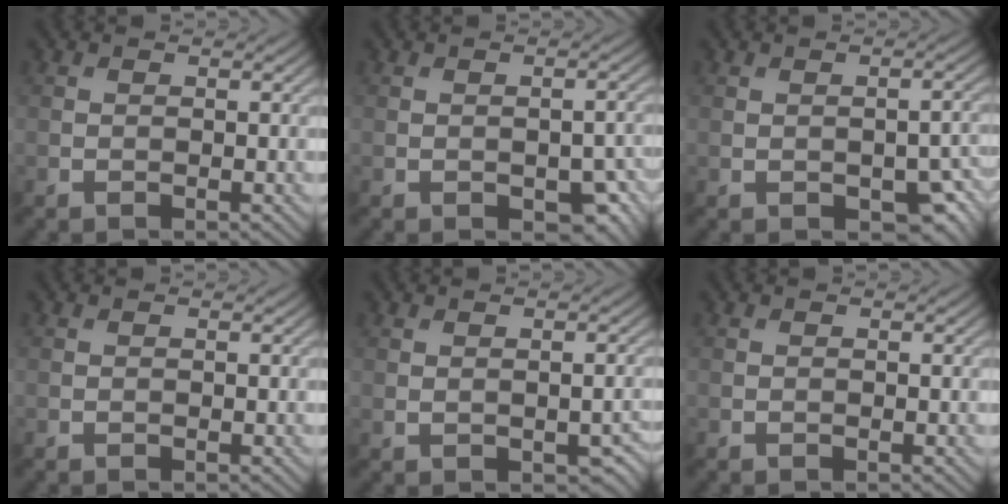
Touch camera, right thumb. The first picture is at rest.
{"total": 5.2, "force": [-1.9, 2.9, 3.9], "torque": [-0.047, -0.018, -0.014]}
{"total": 5.6, "force": [-2.0, 3.0, 4.3], "torque": [-0.059, -0.020, -0.015]}
{"total": 0.0}
{"total": 3.5, "force": [-0.8, 2.0, 2.8], "torque": [-0.040, -0.015, 0.000]}
{"total": 0.0}